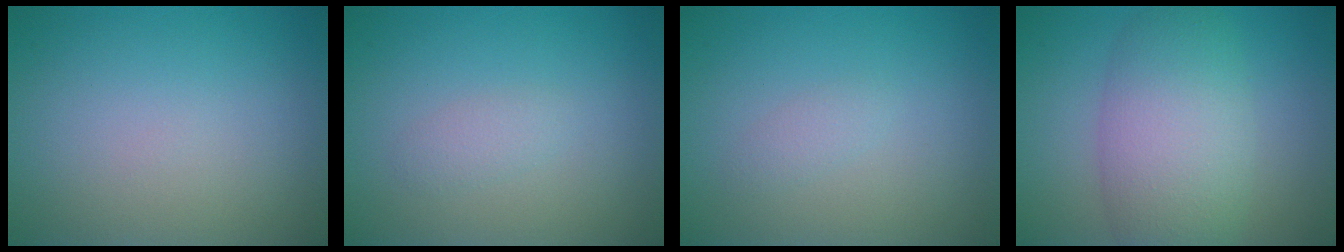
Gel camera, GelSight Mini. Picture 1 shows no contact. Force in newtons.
{"total": 1.2, "press": 1.2, "slide": 0.0}
{"total": 0.9, "press": 0.9, "slide": 0.0}
{"total": 7.1, "press": 7.1, "slide": 0.1}